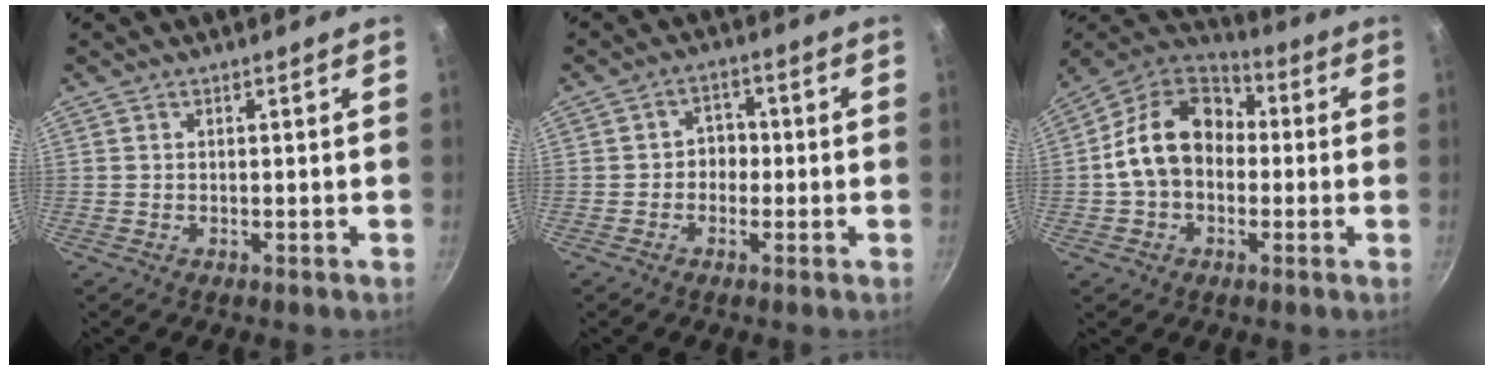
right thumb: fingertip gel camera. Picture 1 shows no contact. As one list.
[{"total": 3.9, "force": [-0.7, 3.3, 1.9], "torque": [0.004, 0.013, -0.017]}, {"total": 16.1, "force": [-0.1, 12.1, 10.6], "torque": [-0.152, 0.043, -0.018]}]